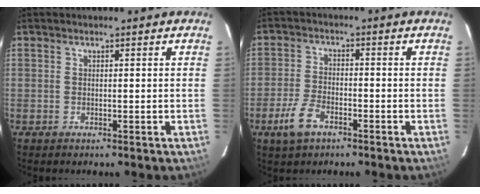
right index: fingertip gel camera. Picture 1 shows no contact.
{"total": 5.6, "force": [-3.2, 2.6, 3.7], "torque": [-0.085, -0.005, -0.057]}